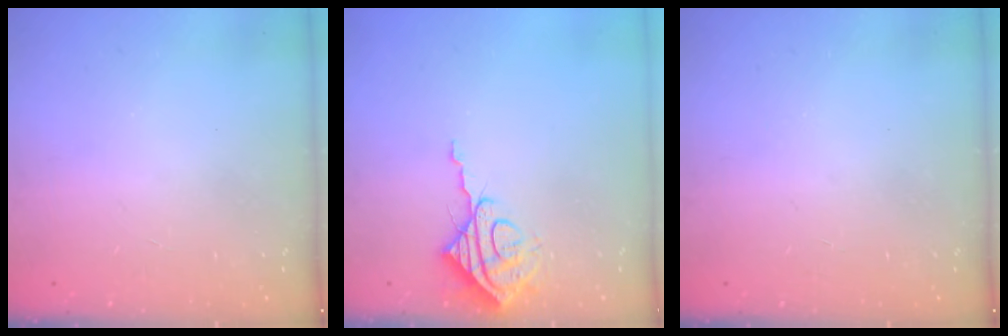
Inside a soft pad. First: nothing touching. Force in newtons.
{"total": 8.6, "press": 8.6, "slide": 0.7}
{"total": 0.0}